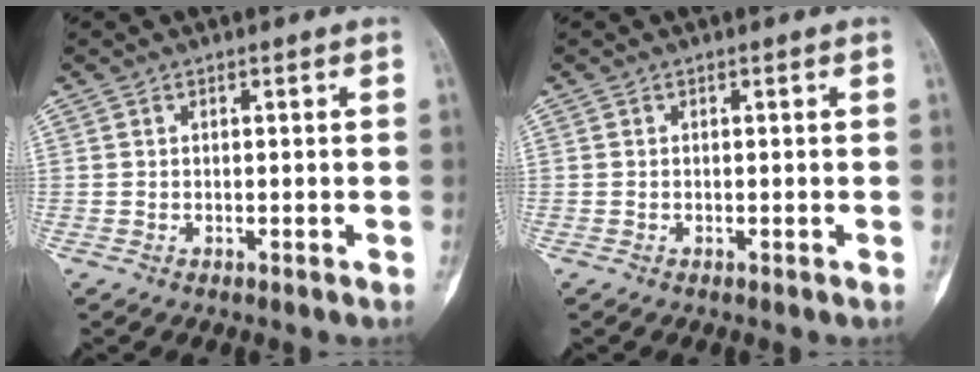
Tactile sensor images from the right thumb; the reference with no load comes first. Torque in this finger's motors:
{"motor_torque": [-0.14, 0.18, -0.07, 0.02, 0.00]}